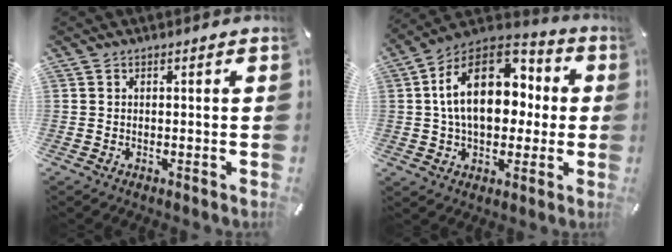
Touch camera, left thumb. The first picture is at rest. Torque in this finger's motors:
{"motor_torque": [2.38, 2.62, 0.91, -0.02, 0.28]}